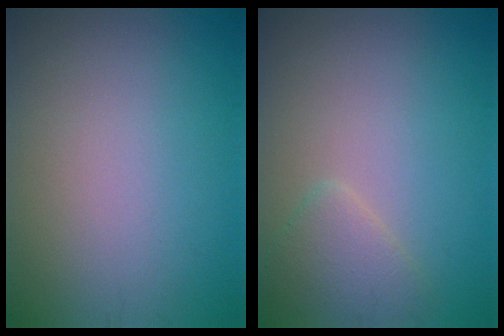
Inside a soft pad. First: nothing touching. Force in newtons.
{"total": 2.2, "press": 2.2, "slide": 0.1}